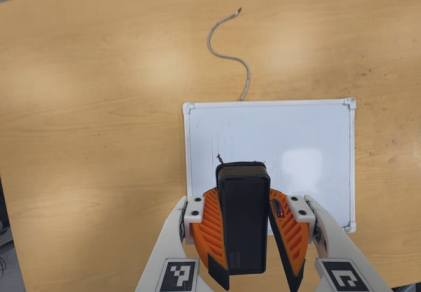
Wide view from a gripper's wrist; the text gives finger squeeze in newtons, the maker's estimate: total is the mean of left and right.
{"total": 9.0, "left": 9.3, "right": 8.7}